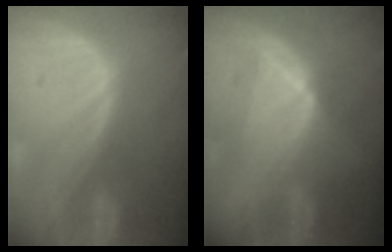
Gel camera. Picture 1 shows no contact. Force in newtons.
{"total": 6.6, "press": 6.6, "slide": 0.1}